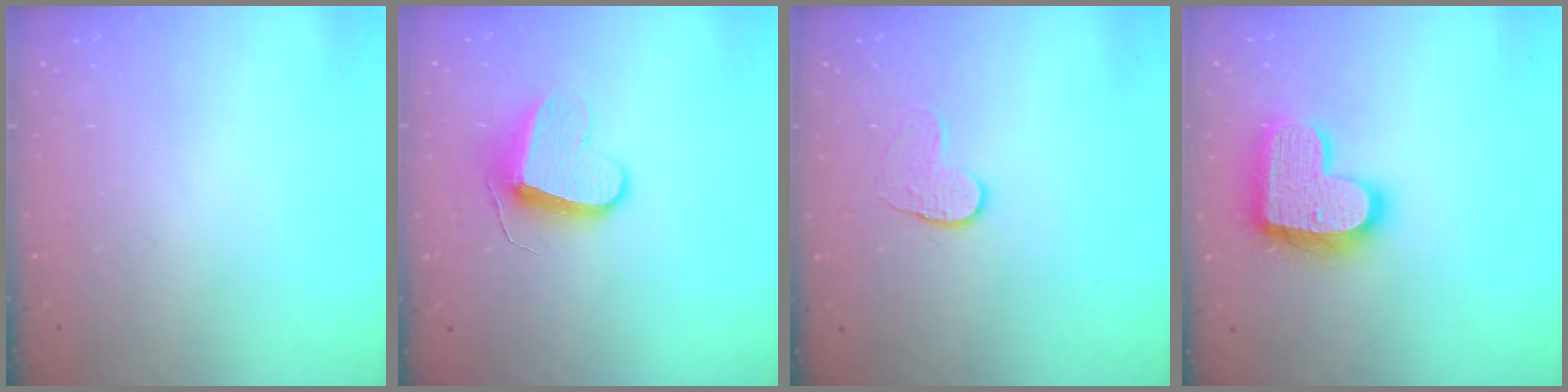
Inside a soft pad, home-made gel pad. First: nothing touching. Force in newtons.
{"total": 9.2, "press": 9.2, "slide": 0.3}
{"total": 5.0, "press": 4.9, "slide": 0.5}
{"total": 17.6, "press": 17.5, "slide": 1.0}